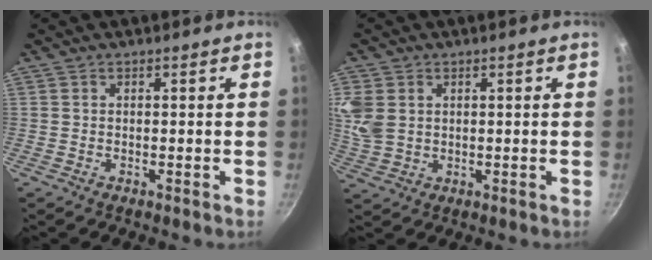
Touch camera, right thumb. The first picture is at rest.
{"total": 7.6, "force": [1.6, 5.7, 4.7], "torque": [-0.109, 0.001, 0.041]}